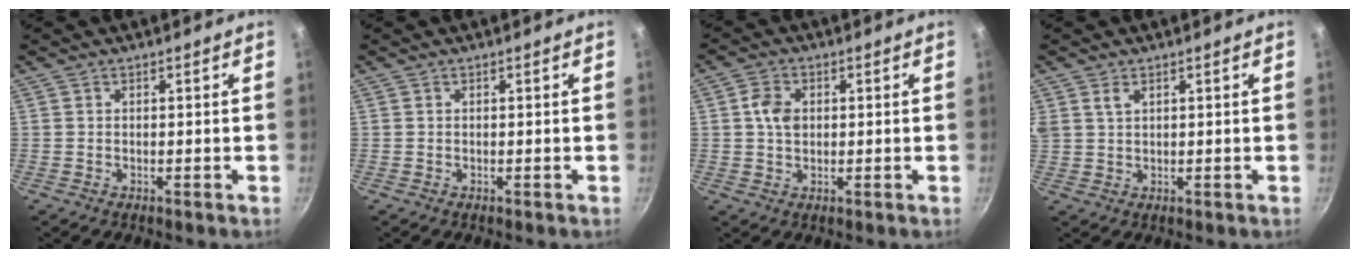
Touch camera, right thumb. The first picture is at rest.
{"total": 0.0}
{"total": 4.5, "force": [0.7, 3.3, 3.0], "torque": [-0.046, 0.004, 0.008]}
{"total": 3.1, "force": [1.7, 1.8, 1.8], "torque": [-0.031, 0.000, 0.037]}